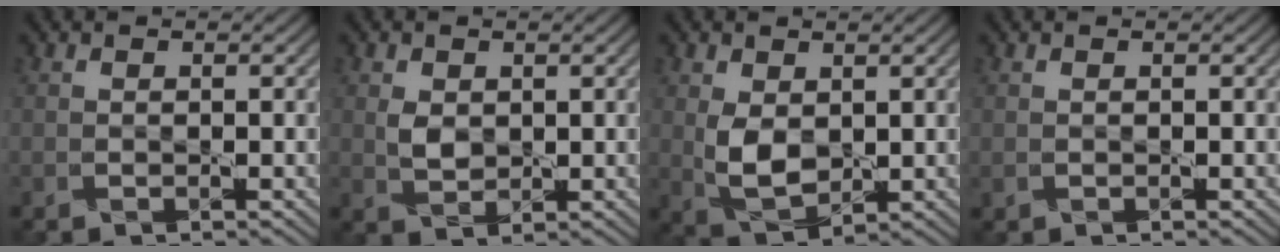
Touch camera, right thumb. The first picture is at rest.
{"total": 2.7, "force": [0.6, 1.9, 1.7], "torque": [-0.043, -0.002, 0.015]}
{"total": 4.9, "force": [0.7, 3.2, 3.7], "torque": [-0.084, -0.007, 0.020]}
{"total": 0.0}